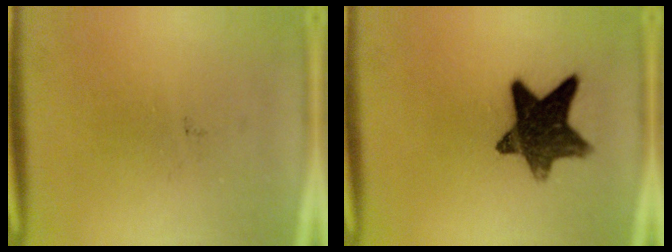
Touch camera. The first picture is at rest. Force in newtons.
{"total": 12.3}